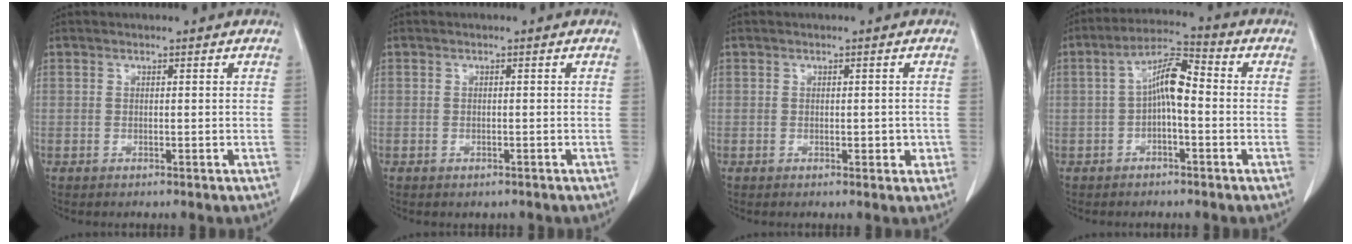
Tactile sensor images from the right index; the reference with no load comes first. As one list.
[{"total": 0.7, "force": [-0.5, 0.5, 0.2], "torque": [-0.008, 0.000, -0.004]}, {"total": 1.7, "force": [-0.3, 1.1, 1.3], "torque": [-0.010, 0.004, 0.001]}, {"total": 7.0, "force": [-0.3, 2.0, 6.7], "torque": [-0.125, 0.027, -0.010]}]